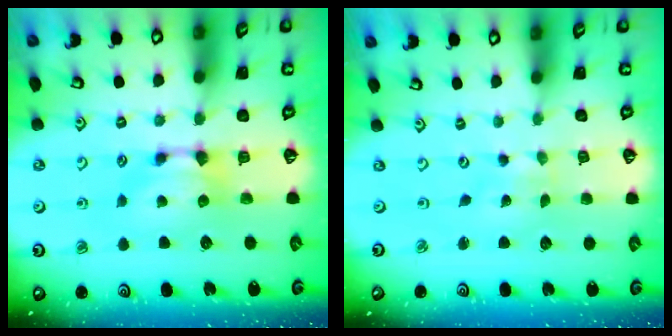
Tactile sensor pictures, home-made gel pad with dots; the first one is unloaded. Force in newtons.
{"total": 5.8, "press": 5.8, "slide": 0.5}